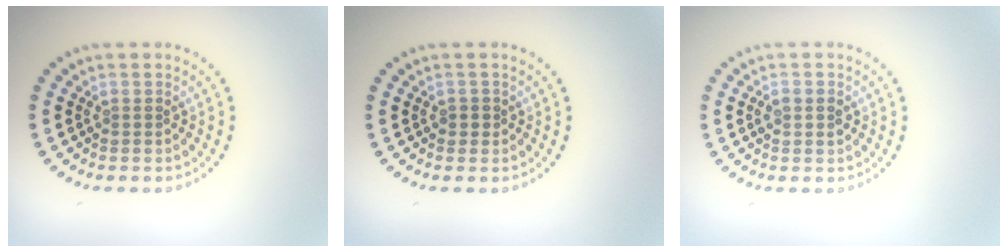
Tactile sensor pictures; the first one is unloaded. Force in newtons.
{"total": 0.9, "press": 0.9, "slide": 0.4}
{"total": 1.3, "press": 1.3, "slide": 0.2}